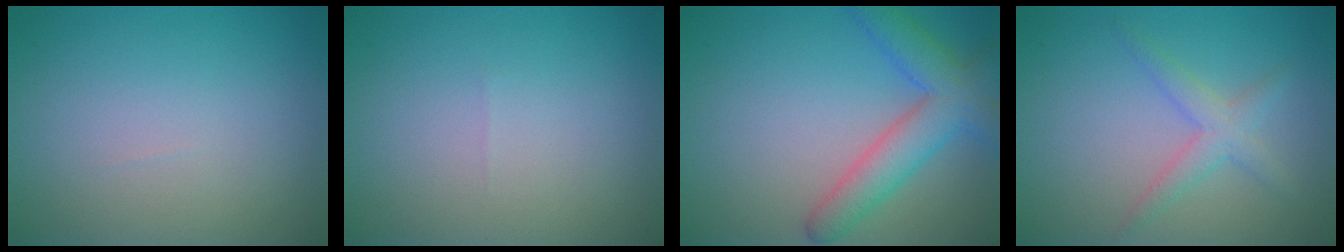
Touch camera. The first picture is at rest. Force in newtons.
{"total": 0.0}
{"total": 5.3, "press": 5.3, "slide": 0.2}
{"total": 2.3, "press": 2.3, "slide": 0.1}